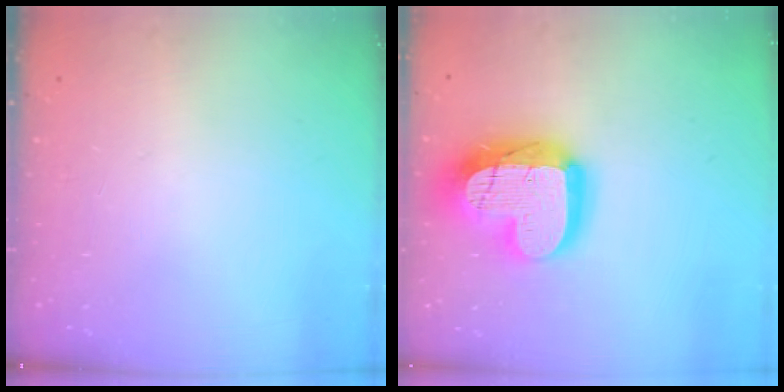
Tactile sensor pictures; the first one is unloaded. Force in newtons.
{"total": 21.2, "press": 21.2, "slide": 1.7}